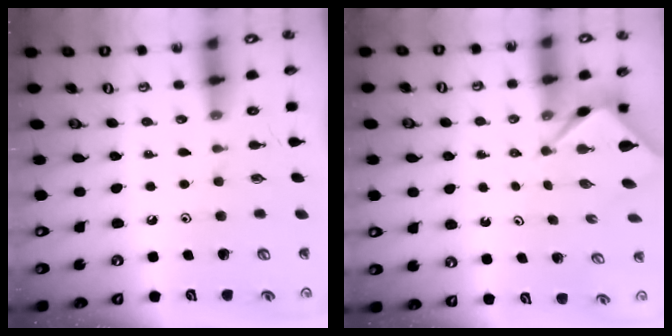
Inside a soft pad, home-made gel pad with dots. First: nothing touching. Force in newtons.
{"total": 2.7, "press": 2.7, "slide": 0.1}